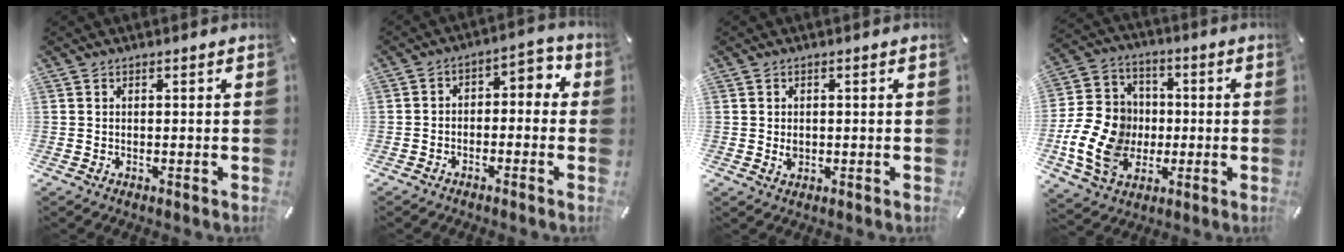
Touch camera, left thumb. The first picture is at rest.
{"total": 4.1, "force": [-2.1, 2.7, 2.1], "torque": [-0.030, 0.016, -0.048]}
{"total": 1.7, "force": [0.0, 1.3, 1.1], "torque": [-0.014, 0.001, -0.003]}
{"total": 16.1, "force": [-3.3, 13.6, 8.0], "torque": [-0.168, 0.022, -0.053]}